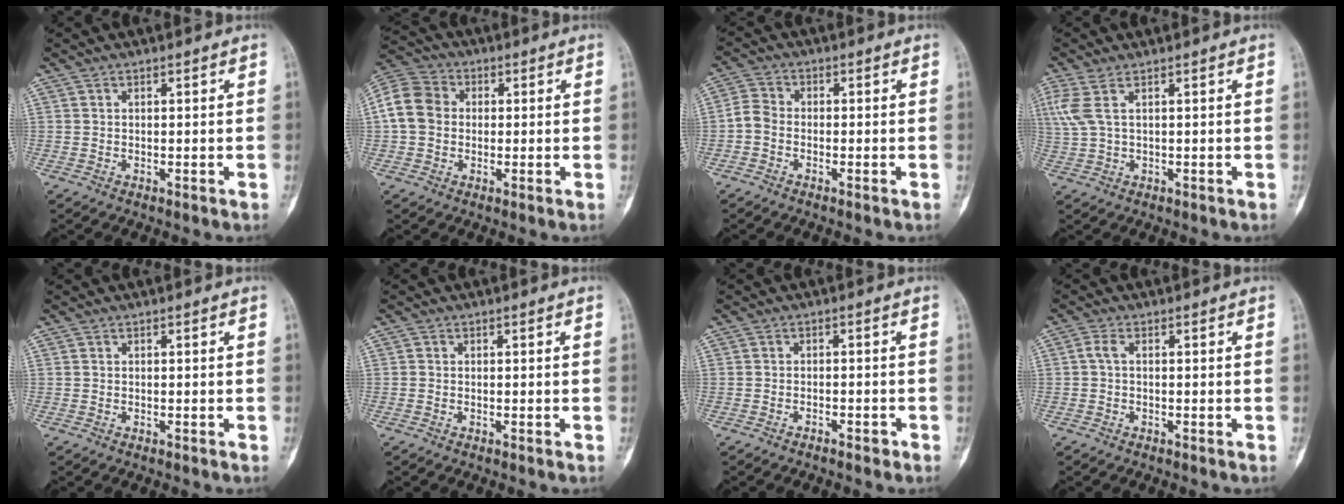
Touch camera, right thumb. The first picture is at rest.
{"total": 8.7, "force": [0.4, 7.3, 4.7], "torque": [-0.085, 0.023, -0.004]}
{"total": 3.5, "force": [-1.3, 2.5, 2.1], "torque": [-0.040, 0.013, -0.039]}
{"total": 5.0, "force": [1.9, 1.8, 4.3], "torque": [-0.138, 0.010, 0.050]}
{"total": 0.0}
{"total": 0.0}
{"total": 1.8, "force": [-1.4, 0.6, 1.0], "torque": [-0.022, 0.013, -0.018]}
{"total": 1.5, "force": [-0.1, 0.6, 1.4], "torque": [-0.030, 0.001, -0.007]}